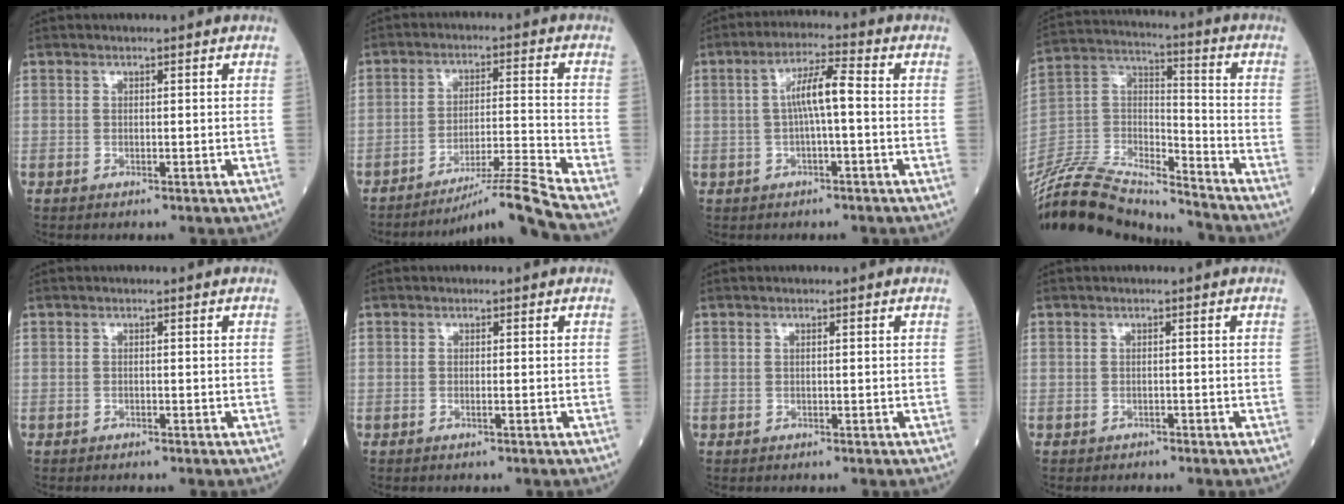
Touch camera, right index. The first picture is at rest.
{"total": 9.8, "force": [-8.3, -4.3, 2.8], "torque": [-0.041, 0.001, -0.143]}
{"total": 5.8, "force": [0.1, 0.5, 5.8], "torque": [-0.106, 0.015, 0.001]}
{"total": 22.5, "force": [-21.3, 2.5, 6.8], "torque": [-0.158, 0.007, -0.373]}
{"total": 0.0}
{"total": 0.6, "force": [-0.2, -0.1, 0.5], "torque": [-0.010, -0.001, -0.004]}
{"total": 0.0}
{"total": 0.0}